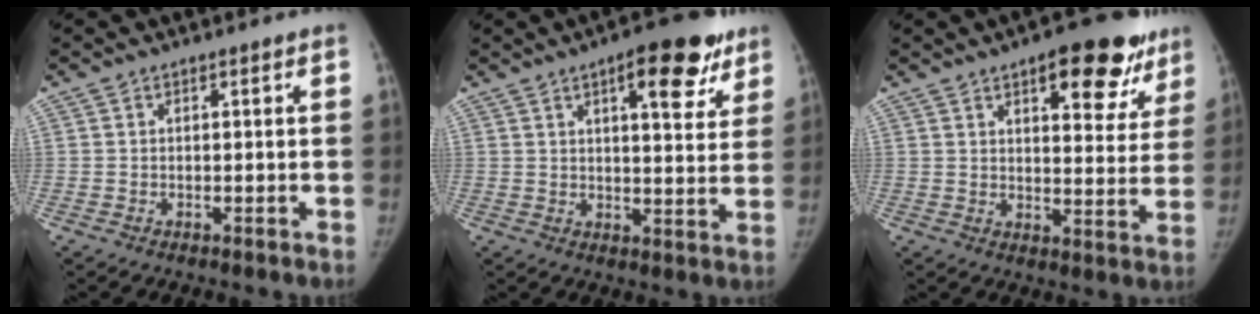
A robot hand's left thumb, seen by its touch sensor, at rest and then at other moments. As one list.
[{"total": 12.9, "force": [7.2, 4.7, 9.7], "torque": [-0.091, -0.025, 0.093]}, {"total": 16.7, "force": [9.8, 6.9, 11.7], "torque": [-0.095, -0.038, 0.127]}]